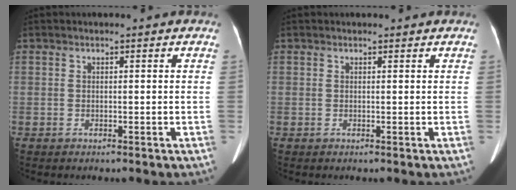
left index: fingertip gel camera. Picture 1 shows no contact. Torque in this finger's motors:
{"motor_torque": [-0.28, 0.16, -0.47, -0.06]}